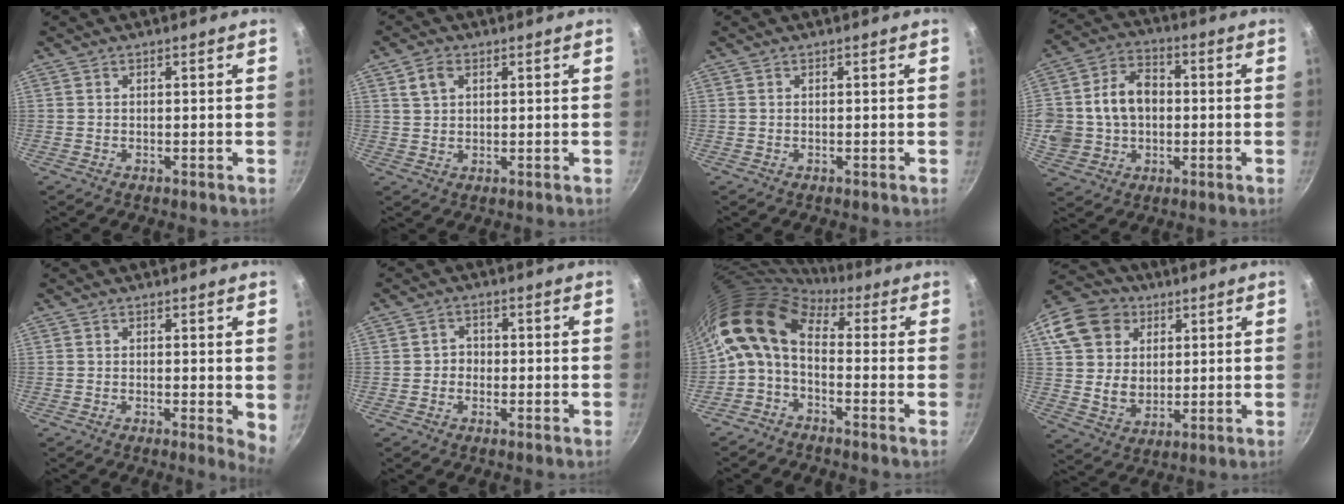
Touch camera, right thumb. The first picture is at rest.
{"total": 4.0, "force": [1.7, 2.7, 2.4], "torque": [-0.035, 0.000, 0.033]}
{"total": 0.0}
{"total": 14.3, "force": [0.8, 11.4, 8.6], "torque": [-0.147, 0.023, 0.014]}
{"total": 3.6, "force": [0.2, 1.0, 3.5], "torque": [-0.038, -0.009, 0.000]}
{"total": 2.5, "force": [-0.6, 2.3, 0.9], "torque": [0.006, 0.009, -0.014]}
{"total": 11.0, "force": [0.3, 6.7, 8.8], "torque": [-0.169, 0.027, -0.017]}
{"total": 16.3, "force": [6.2, 13.1, 7.7], "torque": [-0.136, 0.003, 0.112]}